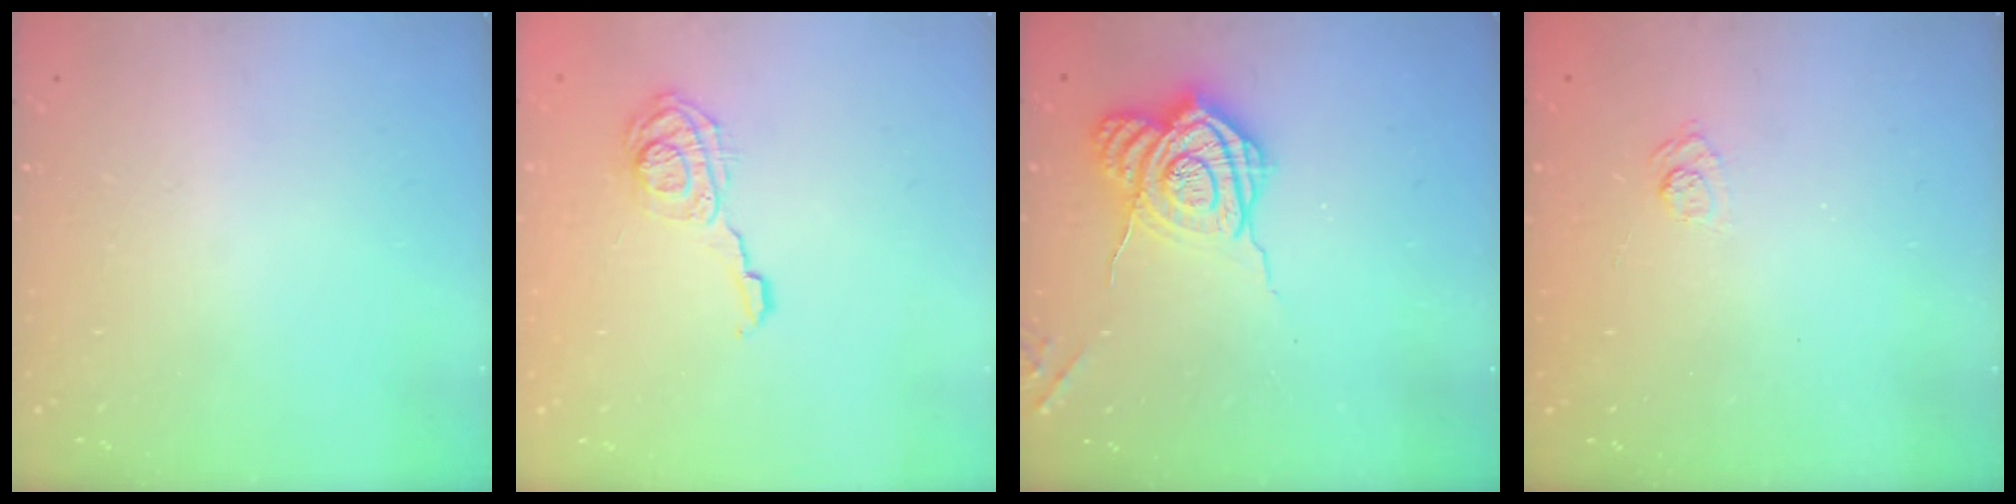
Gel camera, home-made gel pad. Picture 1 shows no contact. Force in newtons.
{"total": 10.2, "press": 10.2, "slide": 0.2}
{"total": 12.2, "press": 12.1, "slide": 0.8}
{"total": 2.8, "press": 2.3, "slide": 1.6}